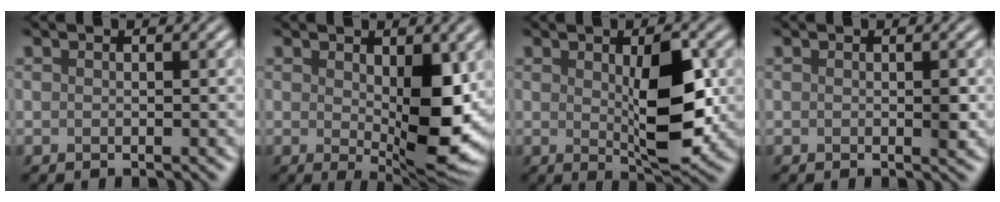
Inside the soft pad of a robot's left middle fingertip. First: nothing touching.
{"total": 7.2, "force": [0.3, 2.6, 6.7], "torque": [-0.110, -0.013, 0.016]}
{"total": 6.1, "force": [0.4, 2.0, 5.8], "torque": [-0.093, -0.007, 0.011]}
{"total": 0.7, "force": [-0.1, 0.0, 0.7], "torque": [-0.013, -0.004, -0.001]}